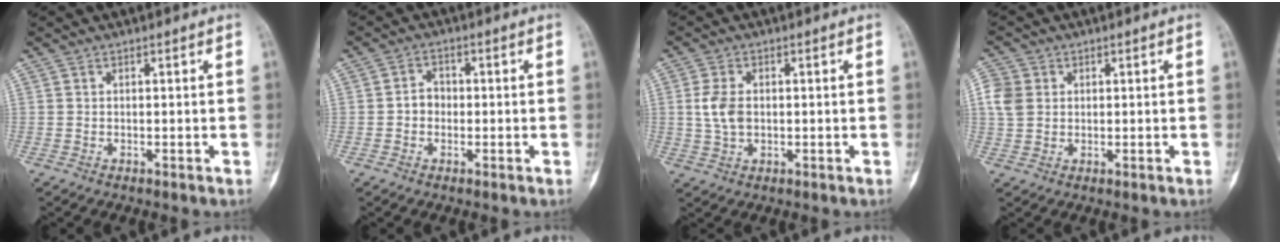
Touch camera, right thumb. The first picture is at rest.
{"total": 3.1, "force": [-0.5, 2.6, 1.6], "torque": [-0.010, 0.014, -0.016]}
{"total": 5.0, "force": [0.3, 3.2, 3.8], "torque": [-0.077, 0.004, 0.006]}
{"total": 5.1, "force": [1.1, 4.3, 2.5], "torque": [-0.045, 0.004, 0.018]}